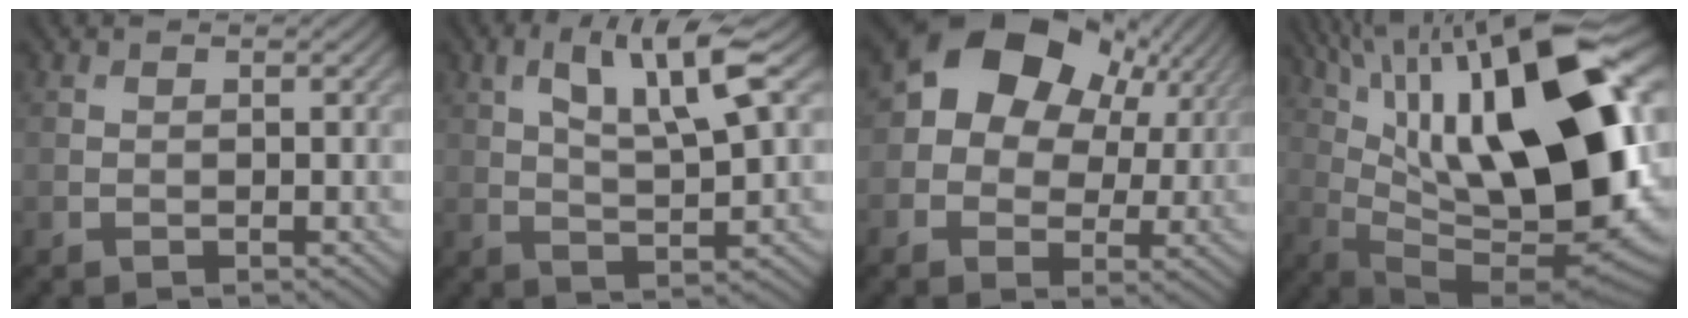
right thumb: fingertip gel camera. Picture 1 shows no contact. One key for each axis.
{"total": 9.0, "fx": 3.7, "fy": 2.4, "fz": 7.9, "tx": -0.142, "ty": 0.009, "tz": 0.064}
{"total": 13.7, "fx": 4.5, "fy": 10.1, "fz": 8.1, "tx": -0.155, "ty": 0.008, "tz": 0.074}
{"total": 22.3, "fx": 7.5, "fy": 7.4, "fz": 19.7, "tx": -0.322, "ty": 0.046, "tz": 0.130}